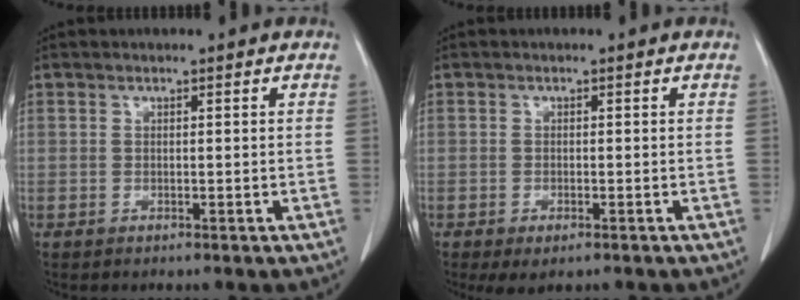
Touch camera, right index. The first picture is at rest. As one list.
[{"total": 2.9, "force": [-1.8, 1.0, 2.0], "torque": [-0.031, -0.006, -0.021]}]